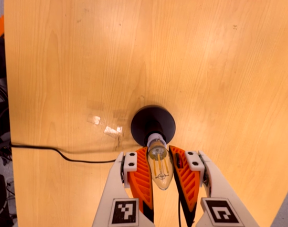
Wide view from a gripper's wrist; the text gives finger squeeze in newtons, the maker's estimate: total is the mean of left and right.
{"total": 21.1, "left": 21.0, "right": 21.3}